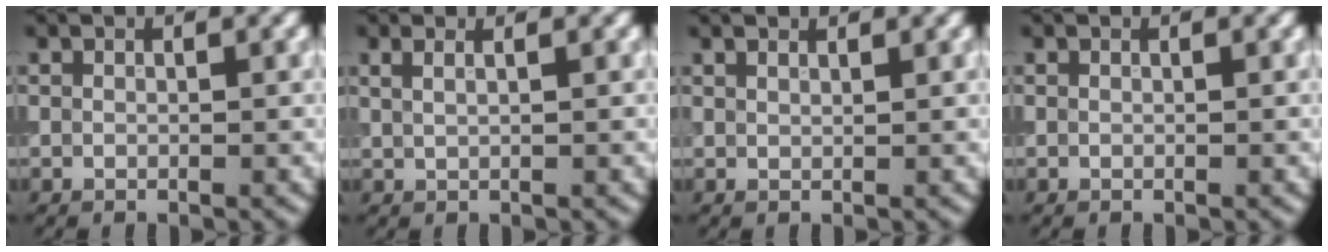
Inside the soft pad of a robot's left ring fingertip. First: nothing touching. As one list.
[{"total": 3.2, "force": [1.8, 1.7, 2.1], "torque": [-0.012, 0.018, -0.002]}, {"total": 1.8, "force": [1.4, 0.6, 0.9], "torque": [-0.007, 0.008, 0.001]}, {"total": 0.0}]